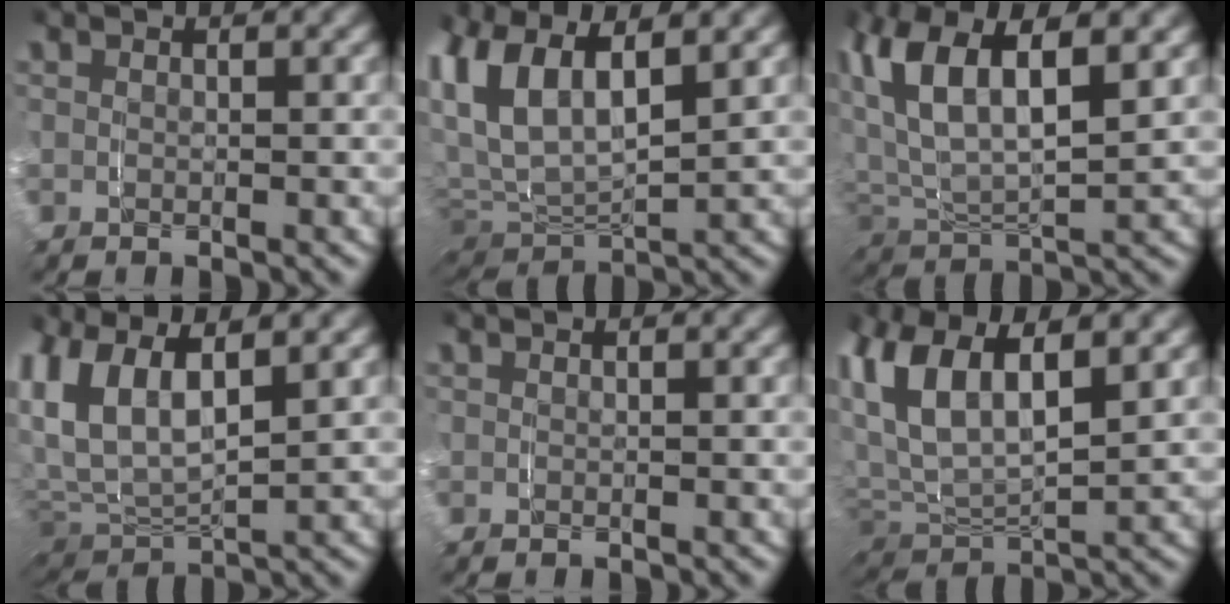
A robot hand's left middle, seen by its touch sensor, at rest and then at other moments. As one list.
[{"total": 9.9, "force": [2.6, 6.9, 6.7], "torque": [-0.190, -0.011, 0.050]}, {"total": 8.5, "force": [2.5, 5.1, 6.3], "torque": [-0.156, 0.002, 0.048]}, {"total": 10.8, "force": [2.3, 7.9, 7.1], "torque": [-0.198, -0.006, 0.040]}, {"total": 0.0}, {"total": 9.1, "force": [2.3, 6.0, 6.4], "torque": [-0.179, -0.004, 0.045]}]